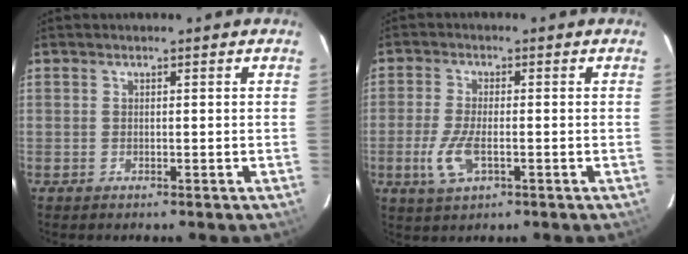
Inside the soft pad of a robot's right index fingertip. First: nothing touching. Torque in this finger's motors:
{"motor_torque": [-0.33, 0.07, -0.01, 0.03]}